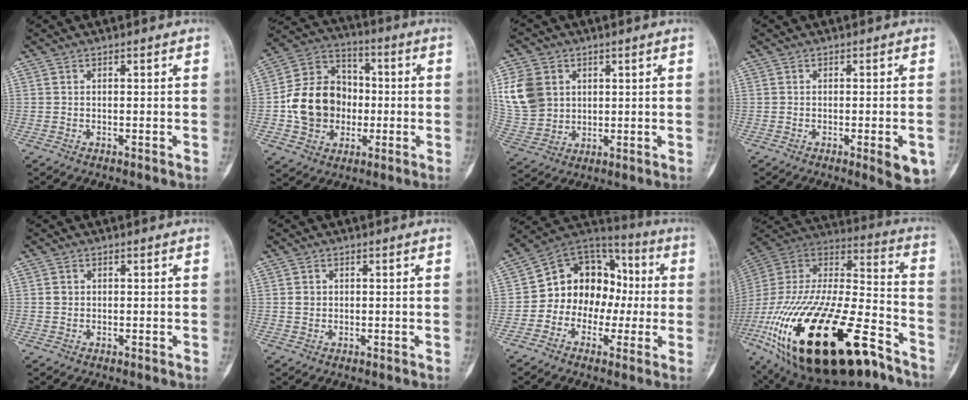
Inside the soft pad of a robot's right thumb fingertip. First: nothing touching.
{"total": 16.2, "force": [-1.7, 13.4, 8.8], "torque": [-0.124, 0.033, -0.030]}
{"total": 11.5, "force": [3.3, 9.3, 5.9], "torque": [-0.106, -0.007, 0.072]}
{"total": 5.8, "force": [-2.2, 1.6, 5.1], "torque": [-0.051, -0.003, -0.021]}
{"total": 1.2, "force": [0.2, 1.1, 0.5], "torque": [-0.004, 0.001, 0.004]}
{"total": 1.6, "force": [0.2, 1.4, 0.7], "torque": [-0.006, 0.001, 0.005]}
{"total": 15.2, "force": [-1.3, 12.3, 8.9], "torque": [-0.088, 0.052, -0.031]}
{"total": 41.2, "force": [-20.3, 17.2, 31.5], "torque": [-0.610, 0.026, -0.337]}